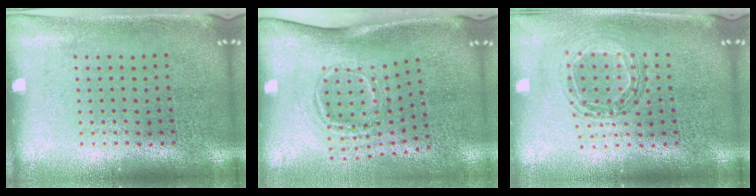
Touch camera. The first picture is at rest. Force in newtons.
{"total": 1.9, "press": 1.2, "slide": 1.4}
{"total": 0.8, "press": 0.8, "slide": 0.1}